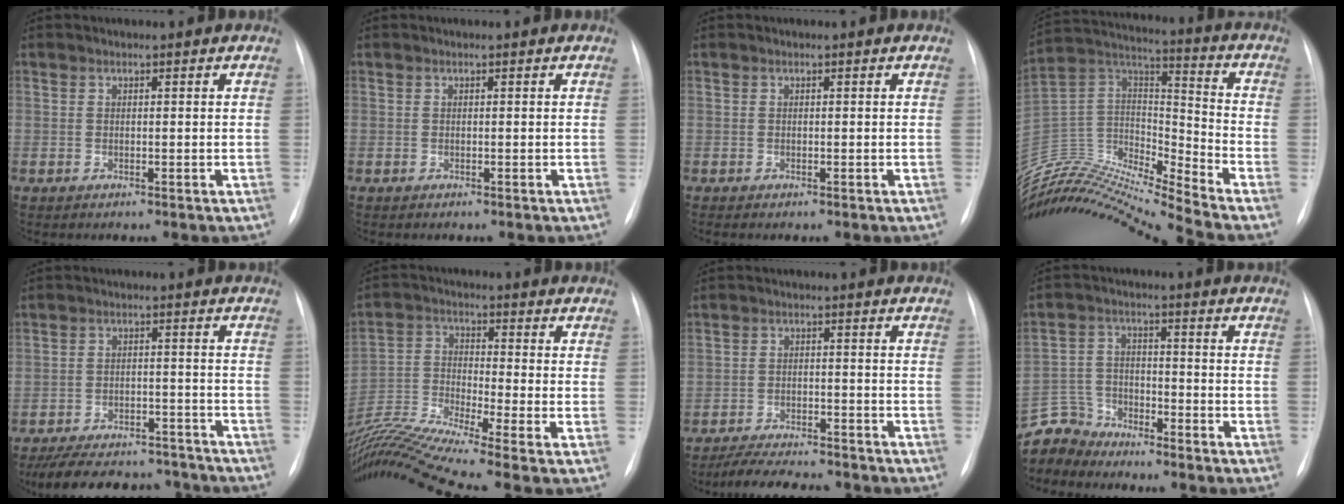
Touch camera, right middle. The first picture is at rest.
{"total": 0.0}
{"total": 0.0}
{"total": 21.4, "force": [-20.5, -1.6, 5.8], "torque": [-0.107, 0.029, -0.360]}
{"total": 16.6, "force": [-14.9, 5.2, 5.5], "torque": [-0.118, 0.002, -0.207]}
{"total": 12.9, "force": [-10.8, -2.4, 6.8], "torque": [-0.139, -0.008, -0.197]}
{"total": 9.0, "force": [-8.2, 1.8, 3.3], "torque": [-0.052, -0.007, -0.127]}
{"total": 7.6, "force": [-7.3, 1.9, -0.9], "torque": [0.013, 0.010, -0.149]}